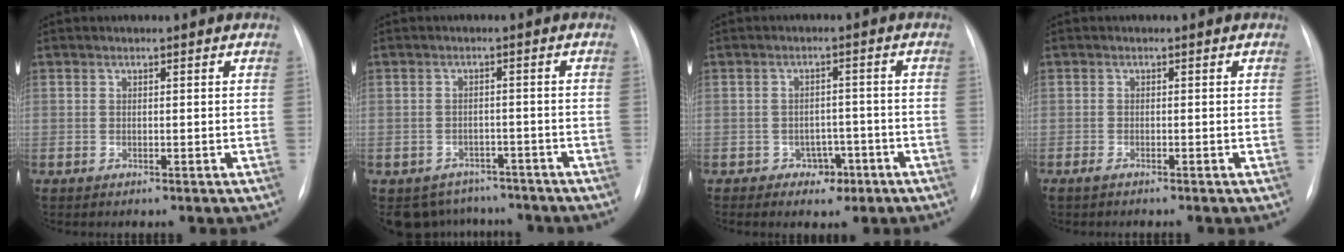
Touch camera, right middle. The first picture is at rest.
{"total": 7.4, "force": [-6.4, 3.8, 0.0], "torque": [0.002, 0.017, -0.078]}
{"total": 3.8, "force": [-2.2, 2.7, 1.6], "torque": [-0.012, 0.014, -0.023]}
{"total": 1.5, "force": [-1.2, 0.3, 0.8], "torque": [-0.020, -0.003, -0.019]}